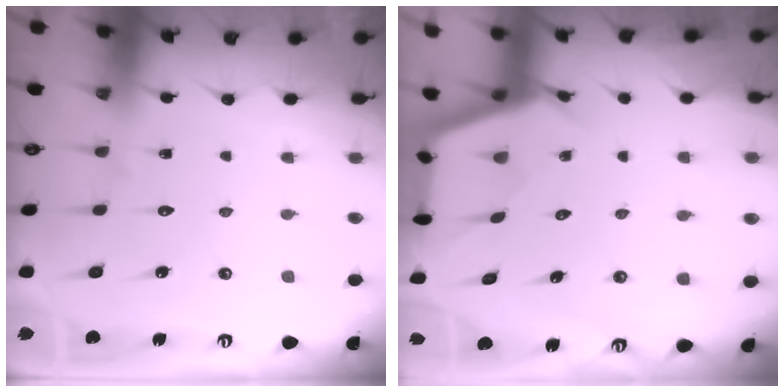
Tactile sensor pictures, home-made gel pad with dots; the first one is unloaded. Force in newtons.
{"total": 2.5, "press": 2.5, "slide": 0.3}